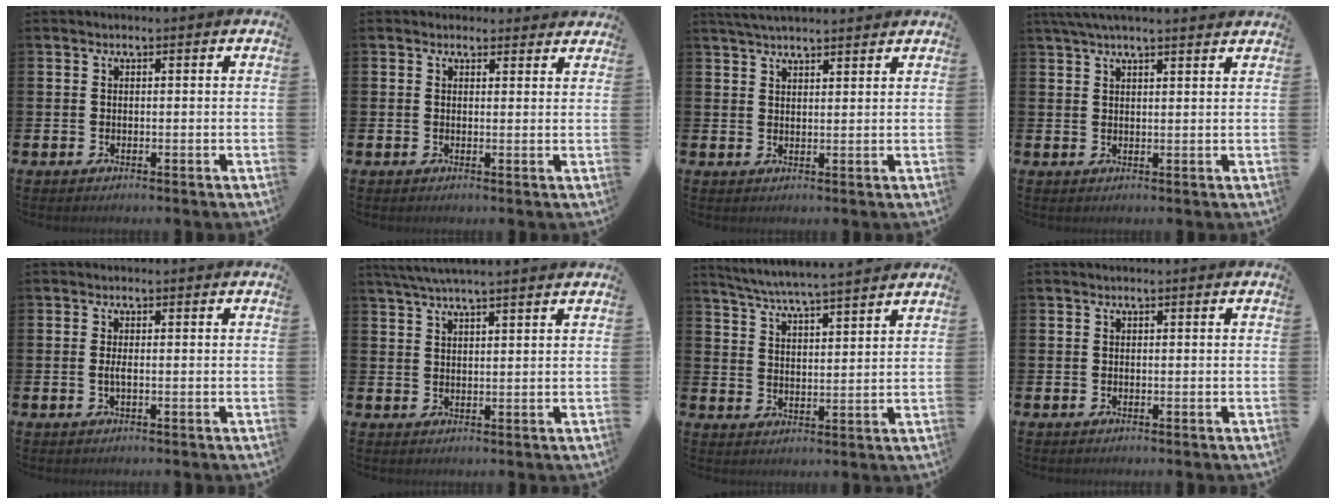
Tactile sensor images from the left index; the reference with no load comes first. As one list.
[{"total": 1.6, "force": [1.5, 0.5, -0.2], "torque": [0.012, -0.005, 0.025]}, {"total": 3.5, "force": [3.3, 0.4, 0.9], "torque": [-0.020, -0.009, 0.061]}, {"total": 3.6, "force": [3.2, 0.0, 1.6], "torque": [-0.036, -0.006, 0.059]}, {"total": 1.1, "force": [-0.2, 0.2, 1.1], "torque": [-0.023, 0.002, -0.003]}, {"total": 3.9, "force": [3.6, -0.2, 1.6], "torque": [-0.044, -0.005, 0.068]}, {"total": 5.7, "force": [5.6, -0.5, 1.3], "torque": [-0.046, -0.036, 0.097]}, {"total": 0.0}]